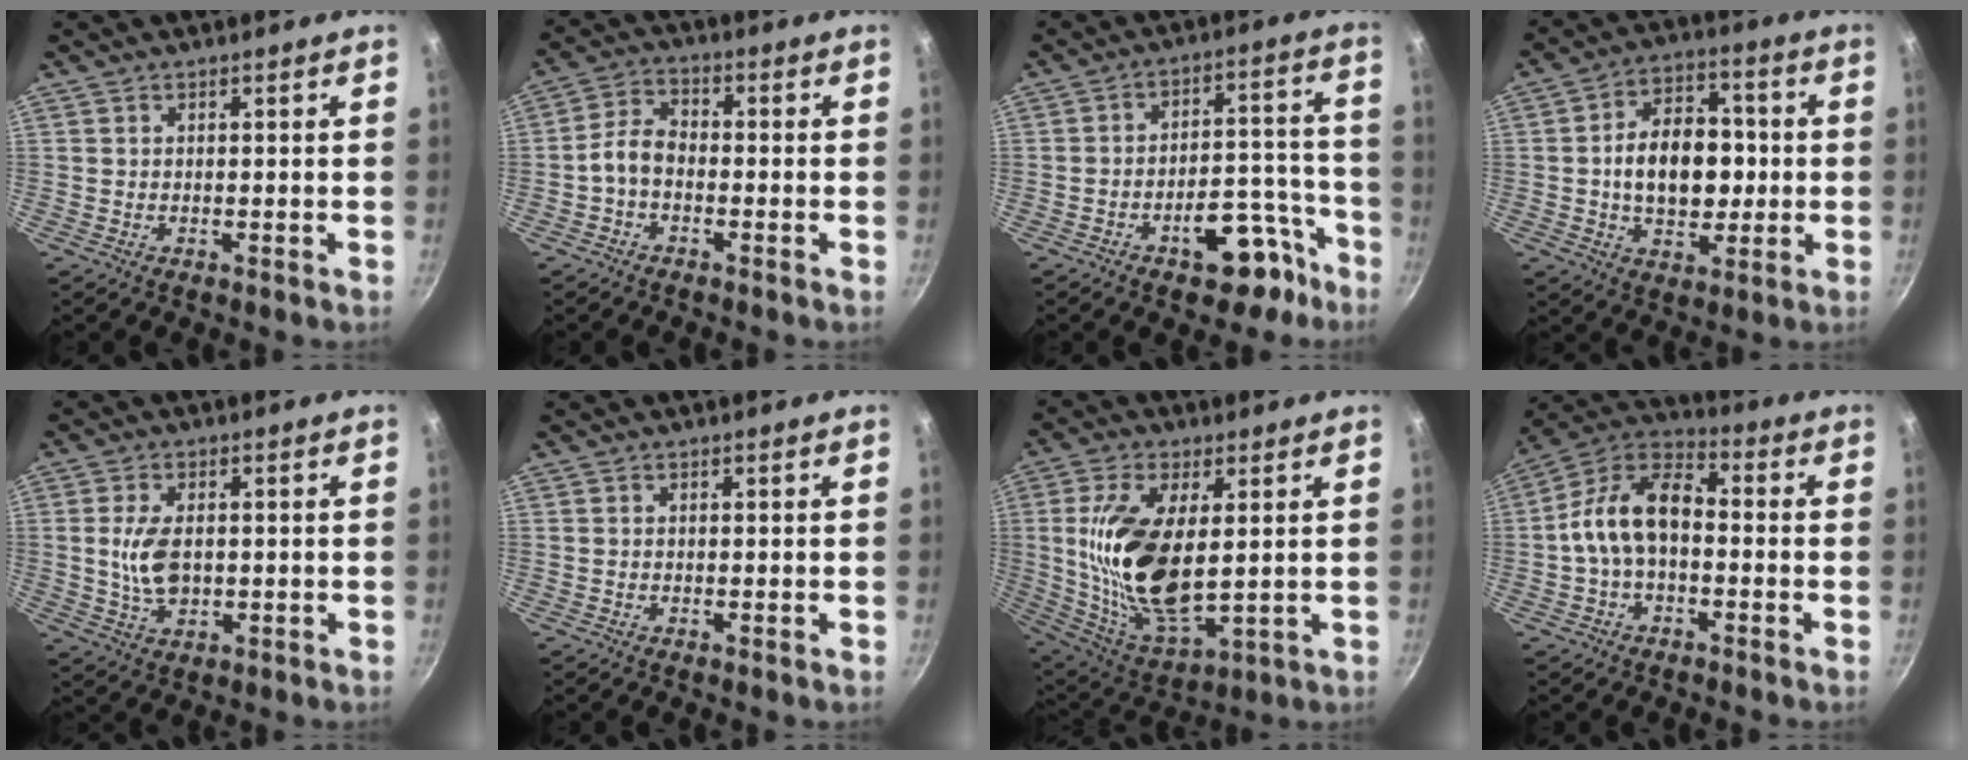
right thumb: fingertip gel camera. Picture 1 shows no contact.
{"total": 5.8, "force": [-1.7, 3.7, 4.1], "torque": [-0.075, 0.027, -0.043]}
{"total": 11.9, "force": [-7.1, 5.8, 7.6], "torque": [-0.075, 0.070, -0.098]}
{"total": 14.3, "force": [-0.3, 9.4, 10.8], "torque": [-0.140, 0.022, -0.003]}
{"total": 6.8, "force": [0.3, 4.0, 5.5], "torque": [-0.106, -0.004, 0.010]}
{"total": 0.0}
{"total": 19.3, "force": [1.8, 9.1, 16.9], "torque": [-0.328, -0.019, 0.050]}
{"total": 12.8, "force": [-1.0, 7.8, 10.1], "torque": [-0.182, 0.041, -0.028]}